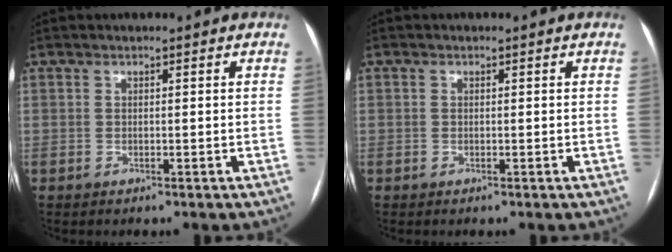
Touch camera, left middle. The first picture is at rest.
{"total": 0.0}